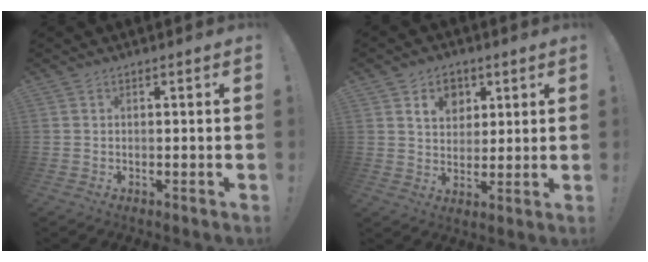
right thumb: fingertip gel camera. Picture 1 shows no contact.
{"total": 9.0, "force": [4.5, 7.1, 3.3], "torque": [-0.042, -0.021, 0.085]}